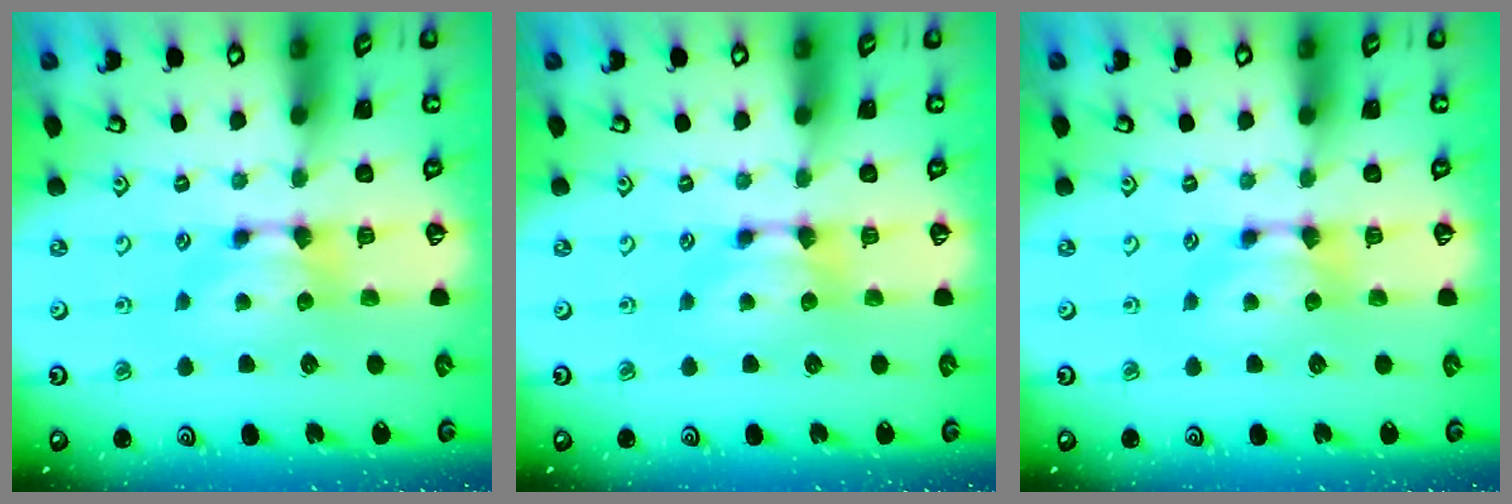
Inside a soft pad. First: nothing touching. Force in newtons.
{"total": 0.0}
{"total": 0.0}